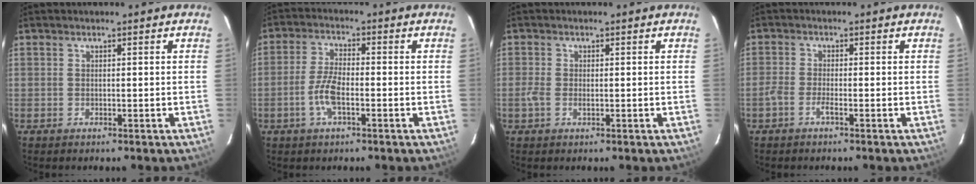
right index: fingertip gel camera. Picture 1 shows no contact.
{"total": 6.0, "force": [-2.2, 1.9, 5.2], "torque": [-0.113, 0.004, -0.046]}
{"total": 2.4, "force": [-0.5, 1.3, 1.9], "torque": [-0.040, -0.003, -0.011]}
{"total": 2.4, "force": [-1.6, 0.4, 1.8], "torque": [-0.048, 0.000, -0.037]}